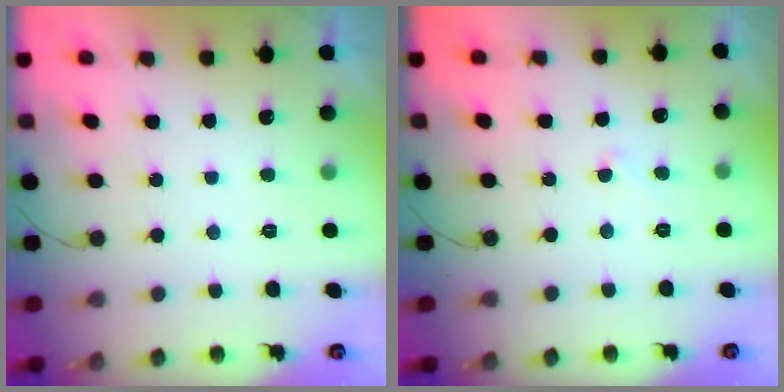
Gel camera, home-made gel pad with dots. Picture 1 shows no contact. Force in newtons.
{"total": 3.1, "press": 3.1, "slide": 0.2}